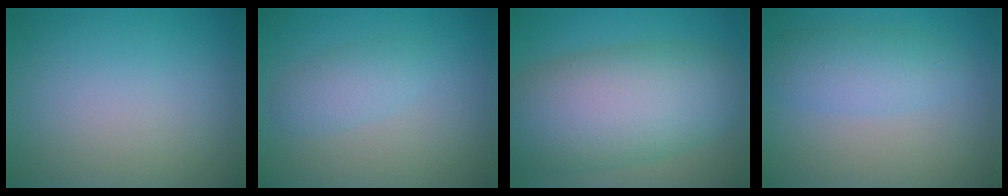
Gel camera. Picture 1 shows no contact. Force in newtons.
{"total": 2.0, "press": 2.0, "slide": 0.1}
{"total": 10.7, "press": 10.7, "slide": 0.5}
{"total": 3.1, "press": 3.1, "slide": 0.2}